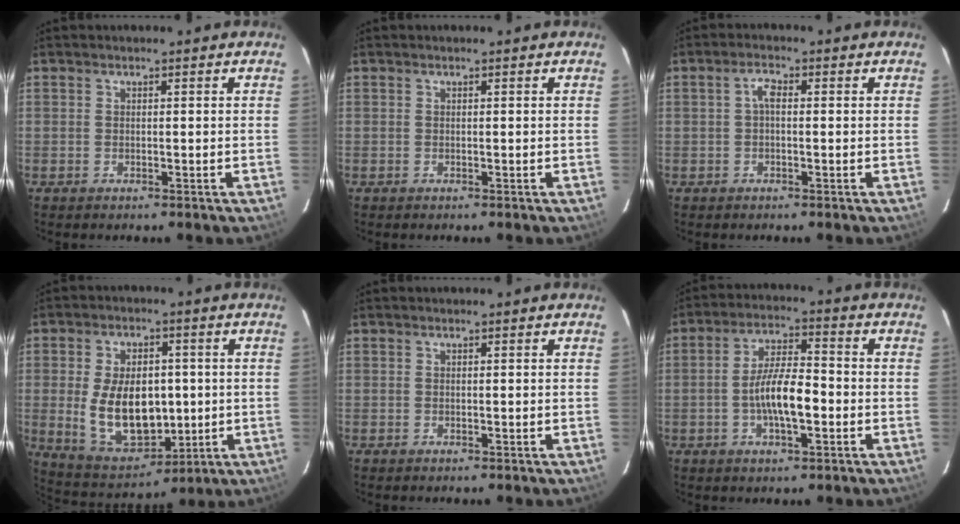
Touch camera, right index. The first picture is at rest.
{"total": 0.0}
{"total": 2.1, "force": [0.0, 1.0, 1.9], "torque": [-0.041, 0.009, 0.001]}
{"total": 15.3, "force": [-0.5, 9.3, 12.1], "torque": [-0.244, -0.007, 0.016]}
{"total": 0.0}
{"total": 8.9, "force": [-2.2, 2.6, 8.2], "torque": [-0.156, 0.005, -0.036]}